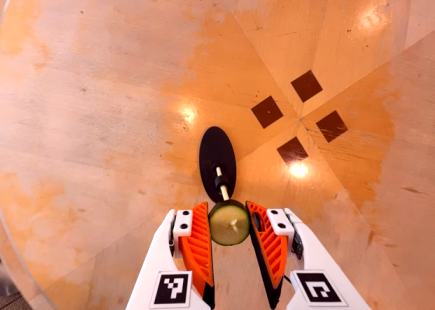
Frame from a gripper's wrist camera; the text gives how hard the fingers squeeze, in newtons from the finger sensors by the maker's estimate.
{"total": 8.0, "left": 8.1, "right": 8.0}